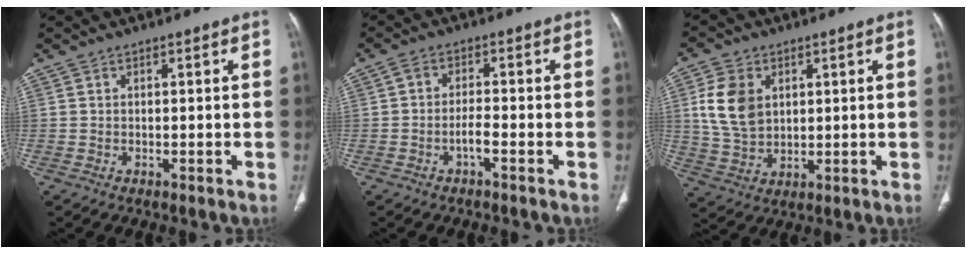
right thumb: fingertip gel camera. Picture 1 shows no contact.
{"total": 3.1, "force": [-1.6, 0.9, 2.5], "torque": [-0.048, 0.016, -0.032]}
{"total": 9.9, "force": [2.7, 7.1, 6.4], "torque": [-0.112, -0.009, 0.059]}